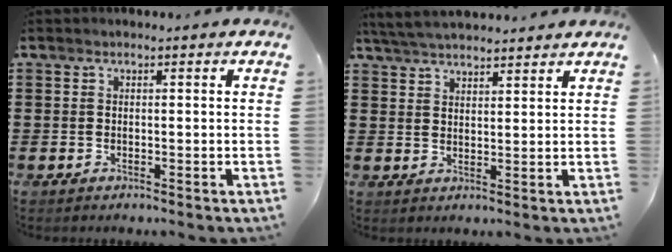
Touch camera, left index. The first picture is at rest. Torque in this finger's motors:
{"motor_torque": [0.05, 0.10, 0.89, 0.21]}